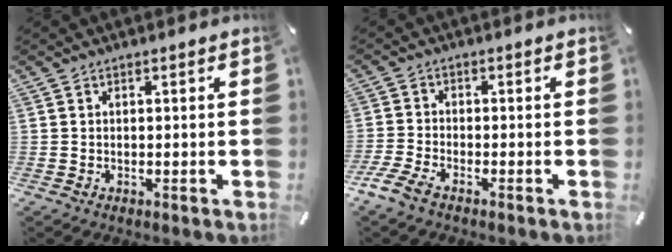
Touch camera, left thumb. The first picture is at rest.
{"total": 4.0, "force": [-3.0, 1.3, 2.2], "torque": [-0.068, 0.002, -0.063]}